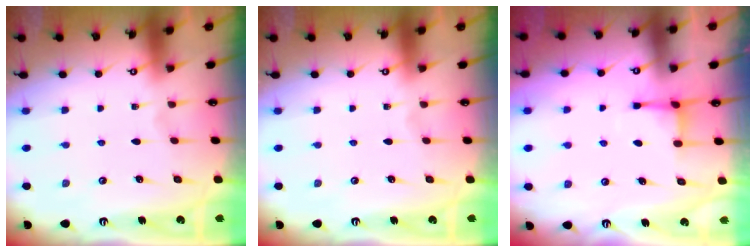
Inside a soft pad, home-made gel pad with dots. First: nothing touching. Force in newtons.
{"total": 0.0}
{"total": 2.9, "press": 2.9, "slide": 0.4}